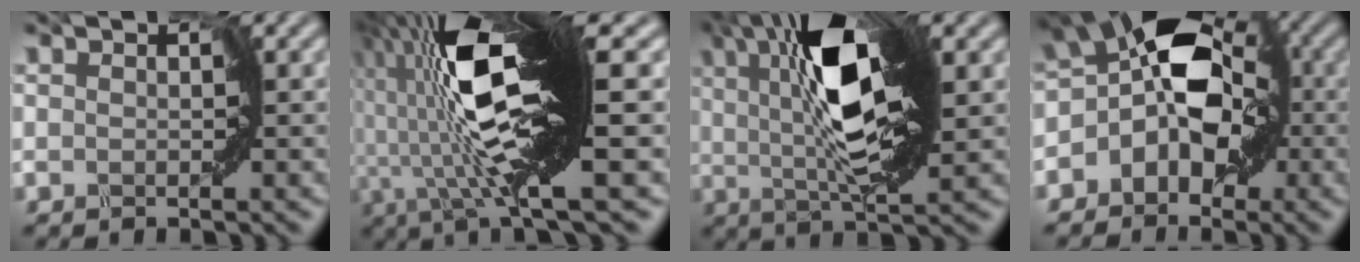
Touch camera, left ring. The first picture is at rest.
{"total": 12.8, "force": [2.0, 2.0, 12.5], "torque": [-0.241, 0.012, 0.037]}
{"total": 9.0, "force": [2.9, 1.8, 8.3], "torque": [-0.145, 0.007, 0.053]}
{"total": 7.3, "force": [-0.9, 4.5, 5.7], "torque": [-0.091, 0.011, -0.022]}